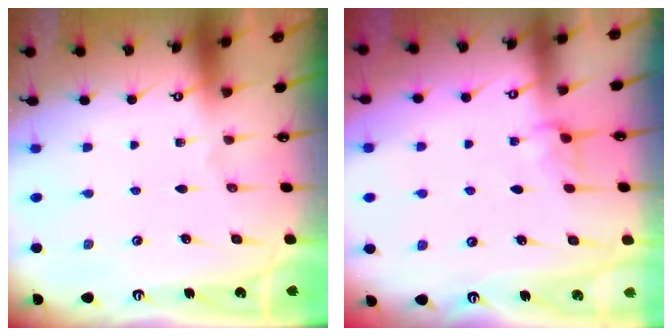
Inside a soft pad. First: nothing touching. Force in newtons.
{"total": 2.8, "press": 2.8, "slide": 0.4}